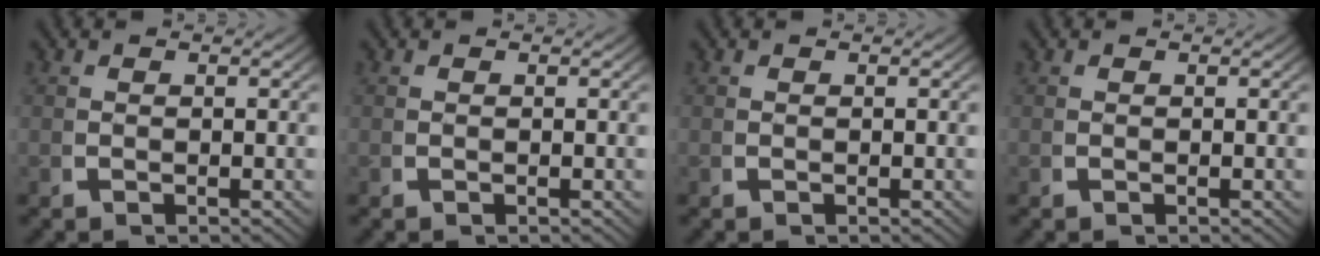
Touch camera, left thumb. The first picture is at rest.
{"total": 0.0}
{"total": 0.0}
{"total": 0.0}